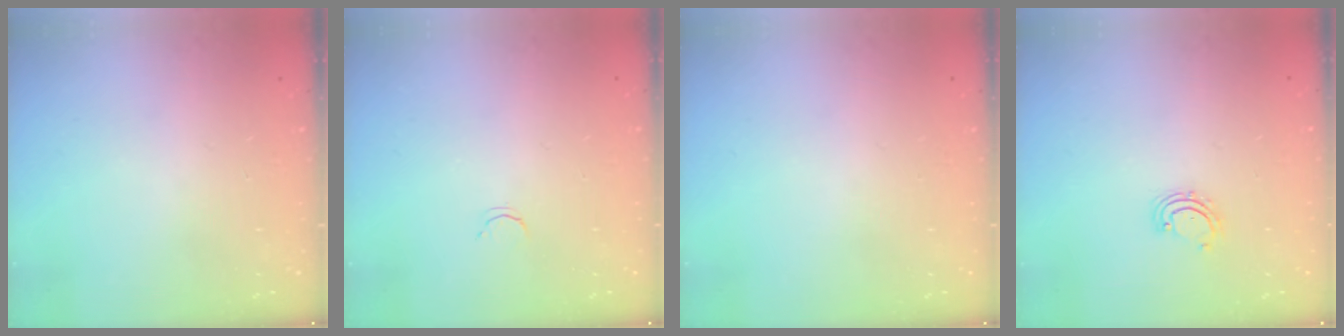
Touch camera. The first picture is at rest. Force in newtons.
{"total": 2.1, "press": 2.1, "slide": 0.4}
{"total": 0.0}
{"total": 2.9, "press": 2.9, "slide": 0.4}